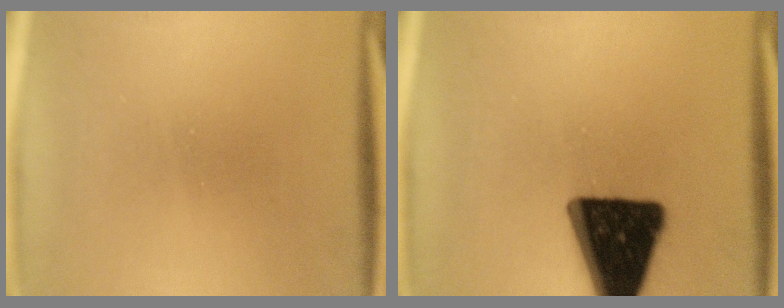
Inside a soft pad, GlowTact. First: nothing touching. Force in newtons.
{"total": 19.5}